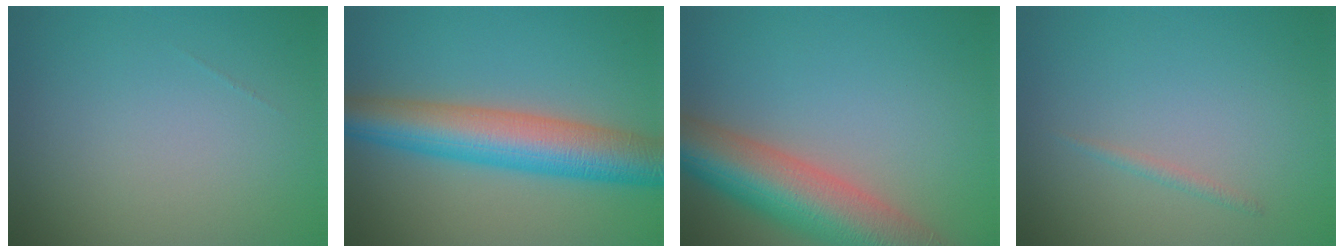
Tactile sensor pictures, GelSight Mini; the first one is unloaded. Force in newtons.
{"total": 8.6, "press": 8.6, "slide": 0.2}
{"total": 10.6, "press": 10.5, "slide": 0.6}
{"total": 0.7, "press": 0.7, "slide": 0.1}